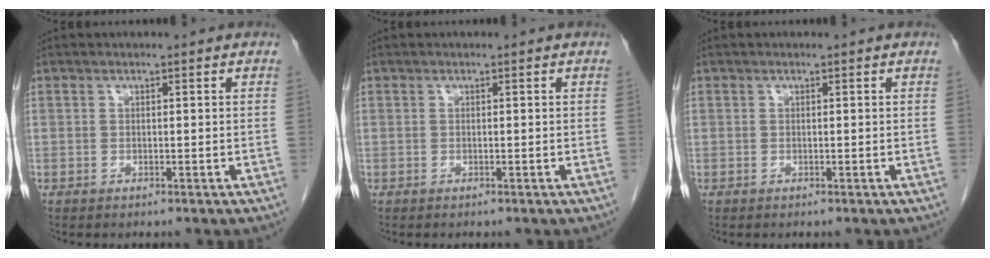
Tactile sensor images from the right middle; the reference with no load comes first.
{"total": 0.0}
{"total": 0.0}